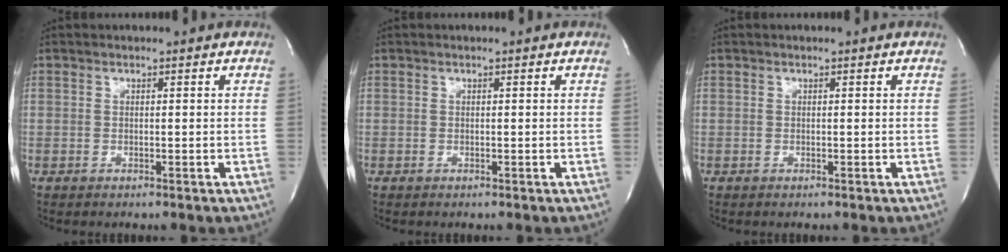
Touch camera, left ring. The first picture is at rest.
{"total": 0.0}
{"total": 0.0}